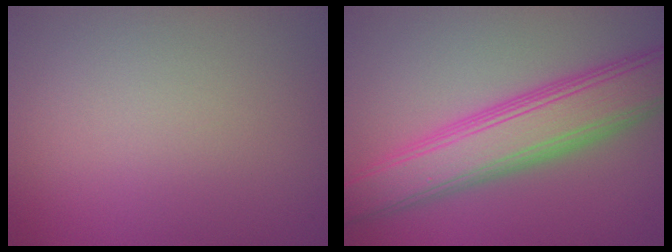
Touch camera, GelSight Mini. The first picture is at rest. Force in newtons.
{"total": 7.6, "press": 7.6, "slide": 0.1}